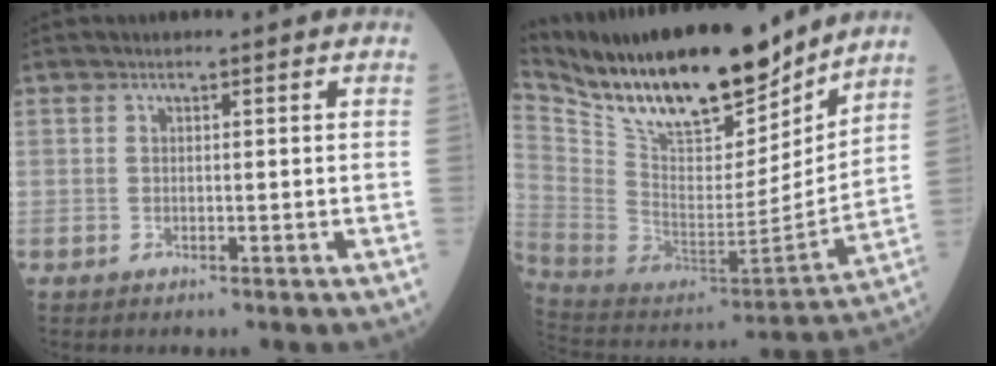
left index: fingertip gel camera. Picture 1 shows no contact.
{"total": 24.8, "force": [19.9, 6.6, 13.3], "torque": [-0.252, -0.016, 0.337]}